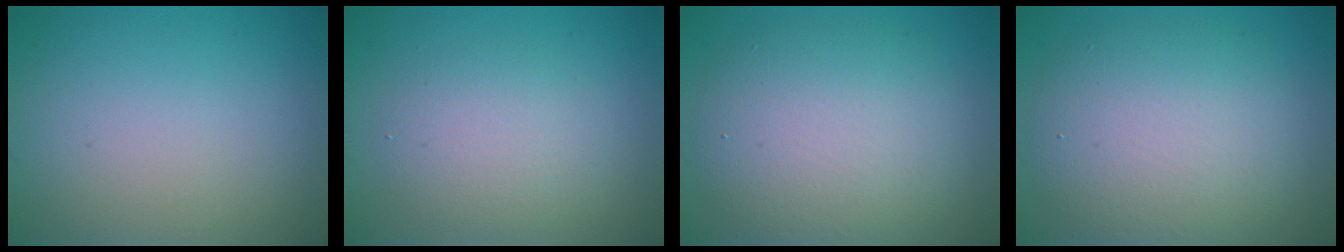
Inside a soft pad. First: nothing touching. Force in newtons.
{"total": 3.4, "press": 3.4, "slide": 0.2}
{"total": 7.6, "press": 7.6, "slide": 0.4}
{"total": 7.6, "press": 7.6, "slide": 0.4}